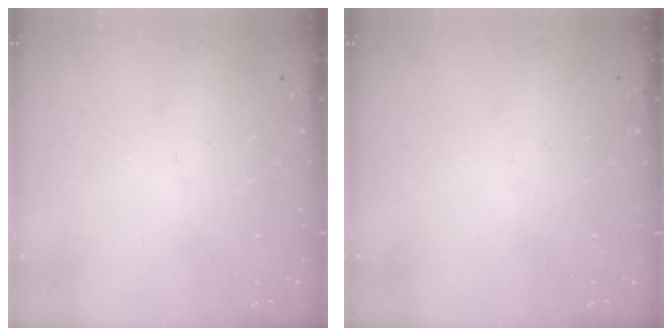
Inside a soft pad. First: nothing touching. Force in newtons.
{"total": 0.0}